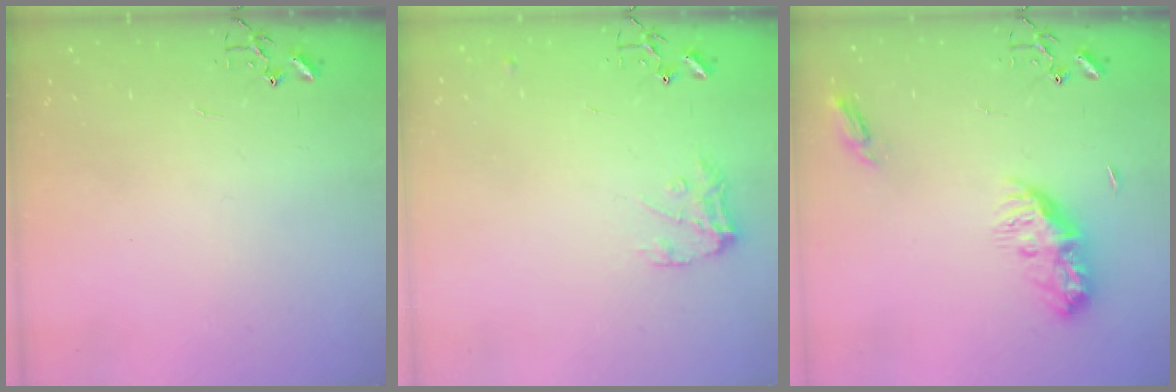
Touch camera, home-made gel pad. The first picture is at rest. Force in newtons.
{"total": 9.1, "press": 9.1, "slide": 0.4}
{"total": 11.2, "press": 11.2, "slide": 0.8}